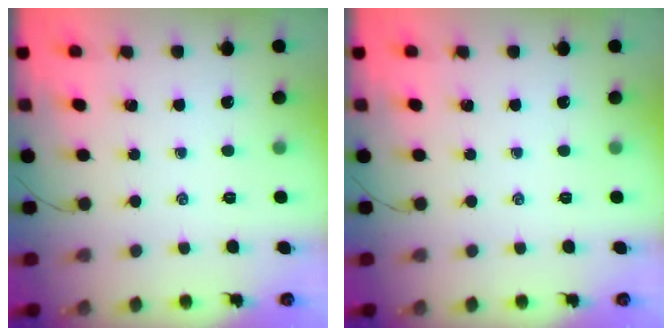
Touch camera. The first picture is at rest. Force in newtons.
{"total": 0.0}